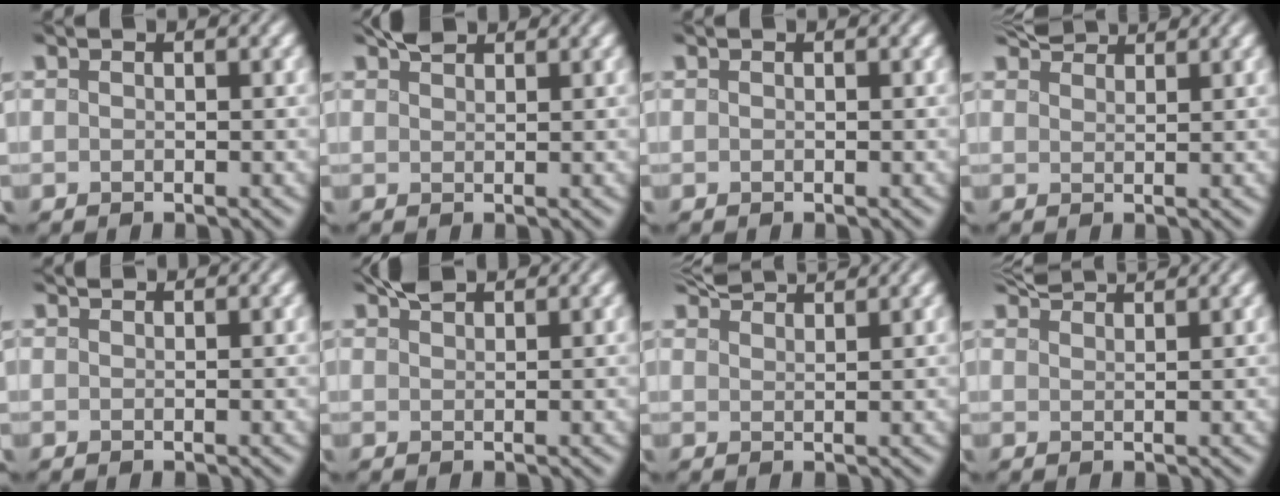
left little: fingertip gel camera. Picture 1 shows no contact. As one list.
[{"total": 1.9, "force": [1.8, 0.5, 0.6], "torque": [-0.009, 0.009, 0.034]}, {"total": 0.0}, {"total": 3.0, "force": [2.9, 0.5, 0.7], "torque": [-0.011, 0.007, 0.050]}, {"total": 1.1, "force": [1.1, 0.1, 0.2], "torque": [-0.007, 0.000, 0.016]}, {"total": 2.1, "force": [2.0, 0.4, 0.7], "torque": [-0.010, 0.009, 0.038]}, {"total": 3.6, "force": [3.5, 0.4, 1.0], "torque": [-0.009, 0.010, 0.059]}, {"total": 3.3, "force": [3.1, 0.3, 0.9], "torque": [-0.006, 0.010, 0.053]}]